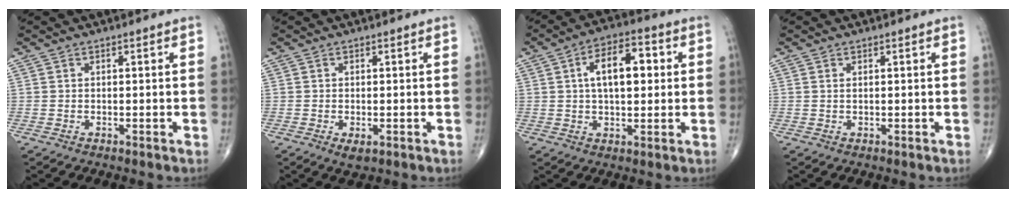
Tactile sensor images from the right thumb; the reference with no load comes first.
{"total": 2.2, "force": [-0.7, 1.1, 1.8], "torque": [-0.028, -0.004, -0.009]}
{"total": 11.2, "force": [2.0, 5.7, 9.4], "torque": [-0.134, 0.015, 0.028]}
{"total": 0.6, "force": [0.2, 0.2, 0.5], "torque": [-0.013, 0.003, 0.006]}